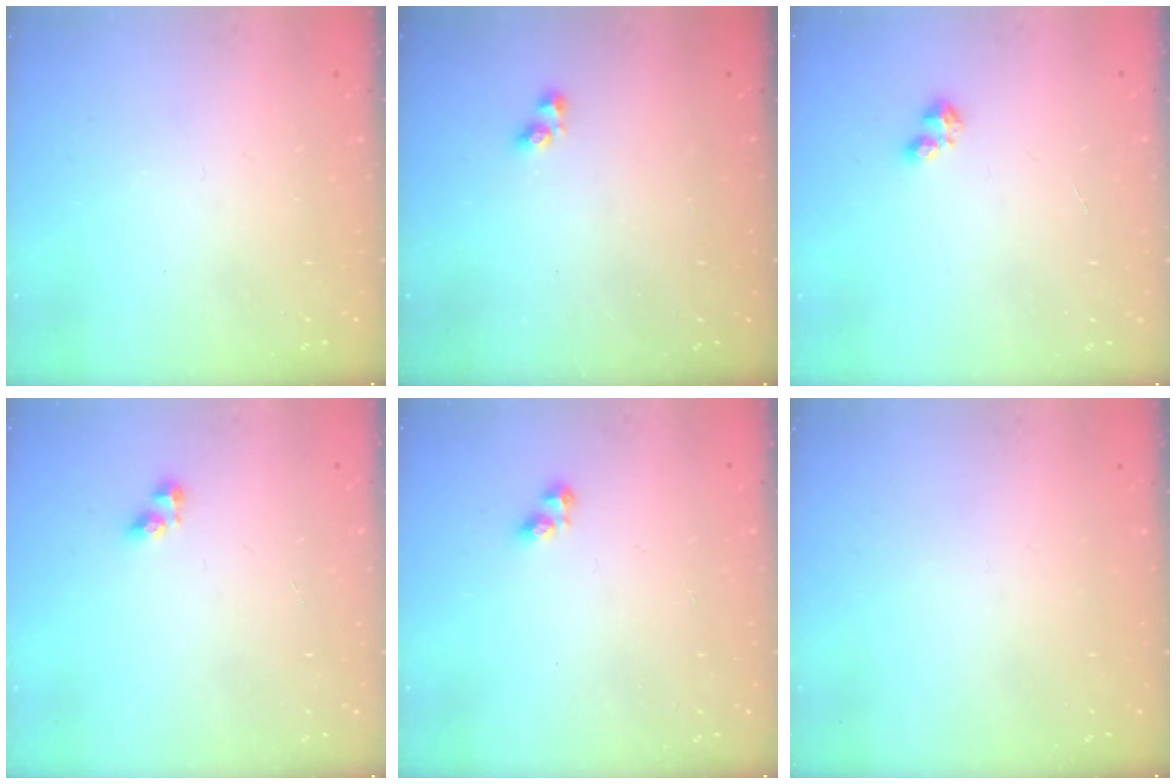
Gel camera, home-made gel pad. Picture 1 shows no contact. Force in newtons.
{"total": 2.9, "press": 2.8, "slide": 0.6}
{"total": 2.3, "press": 2.3, "slide": 0.4}
{"total": 4.2, "press": 4.2, "slide": 0.4}
{"total": 2.8, "press": 2.8, "slide": 0.4}
{"total": 0.0}